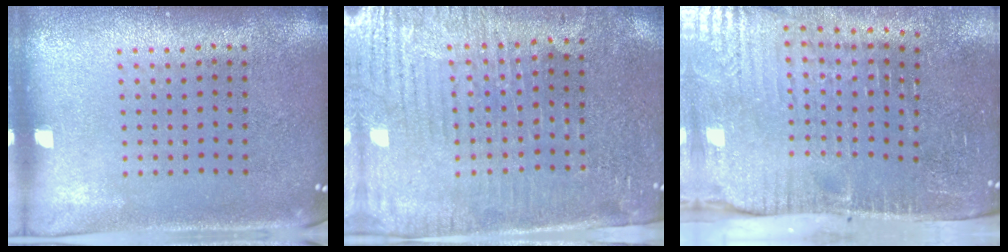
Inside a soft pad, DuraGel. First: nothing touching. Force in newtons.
{"total": 3.7, "press": 3.4, "slide": 1.5}
{"total": 4.9, "press": 4.2, "slide": 2.5}